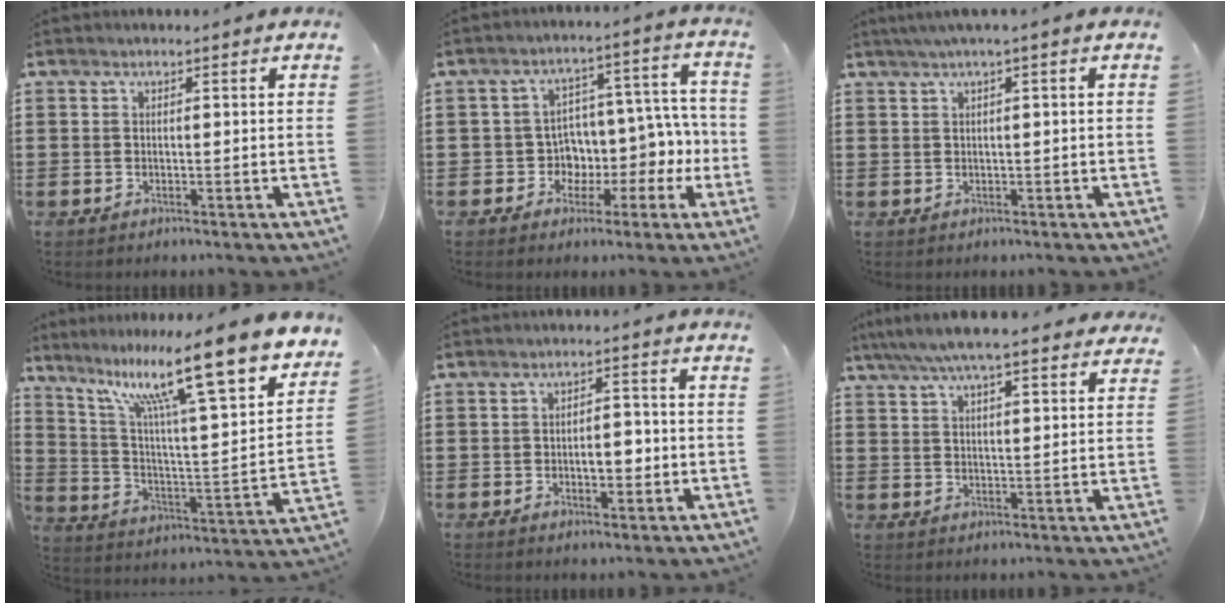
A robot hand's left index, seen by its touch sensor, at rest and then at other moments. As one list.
[{"total": 5.2, "force": [-0.5, 5.1, 1.2], "torque": [-0.046, -0.024, -0.006]}, {"total": 1.6, "force": [0.2, -0.1, 1.6], "torque": [-0.026, -0.003, 0.004]}, {"total": 16.3, "force": [11.7, 1.6, 11.3], "torque": [-0.225, -0.074, 0.184]}, {"total": 4.3, "force": [-0.7, 2.2, 3.7], "torque": [-0.054, -0.001, -0.020]}, {"total": 6.6, "force": [5.7, 0.7, 3.2], "torque": [-0.078, -0.013, 0.102]}]